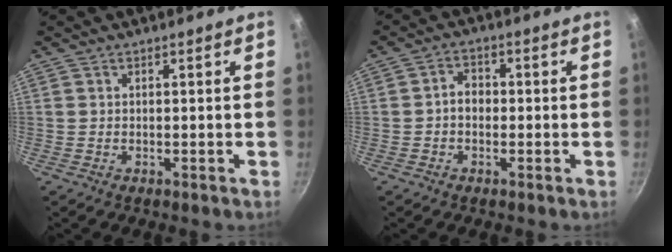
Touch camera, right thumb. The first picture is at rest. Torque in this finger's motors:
{"motor_torque": [0.00, -0.01, 0.01, 0.00, 0.08]}